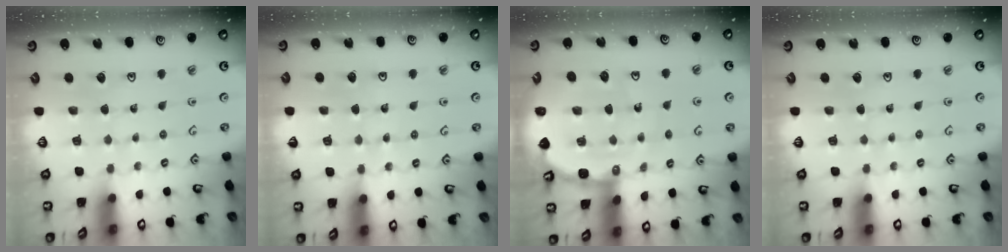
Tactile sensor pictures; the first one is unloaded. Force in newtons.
{"total": 3.0, "press": 3.0, "slide": 0.2}
{"total": 8.6, "press": 8.5, "slide": 0.8}
{"total": 0.0}